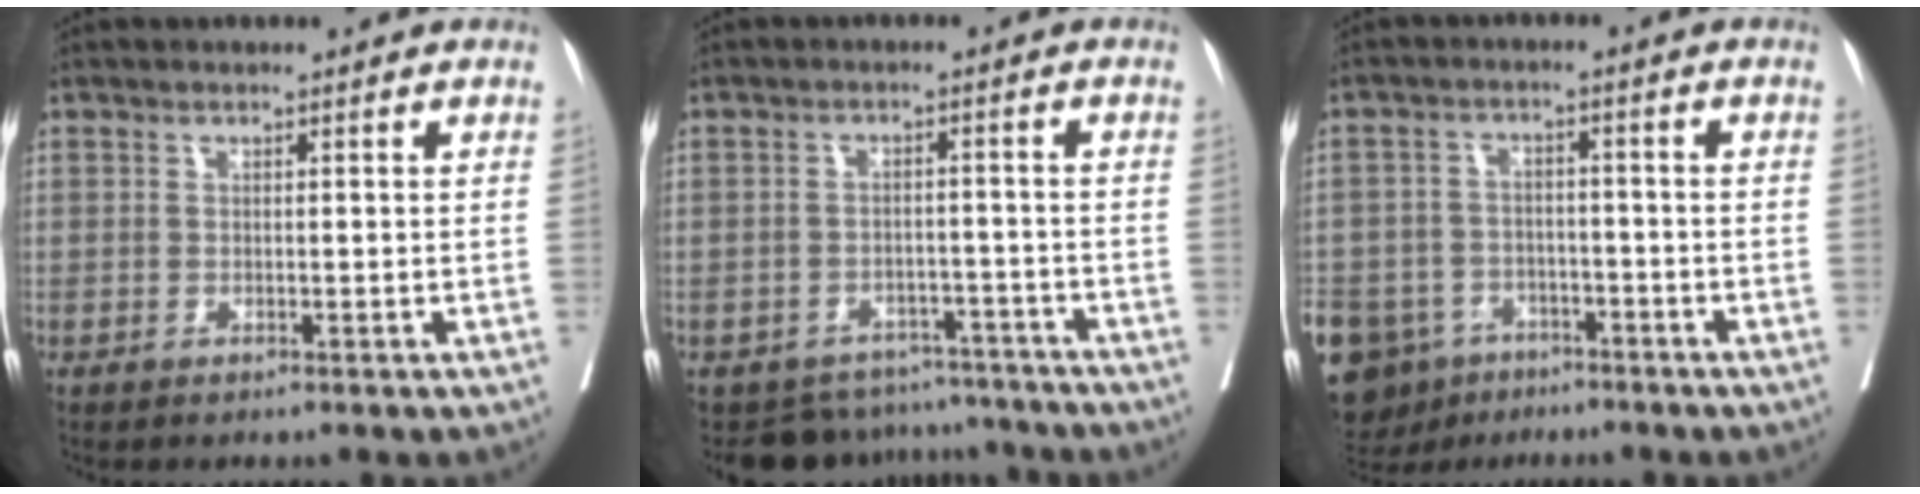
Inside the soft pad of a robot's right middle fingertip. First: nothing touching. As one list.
[{"total": 8.8, "force": [-8.1, 3.5, -0.6], "torque": [0.017, 0.024, -0.101]}, {"total": 19.6, "force": [-11.3, 13.9, 7.9], "torque": [-0.249, -0.014, -0.168]}]